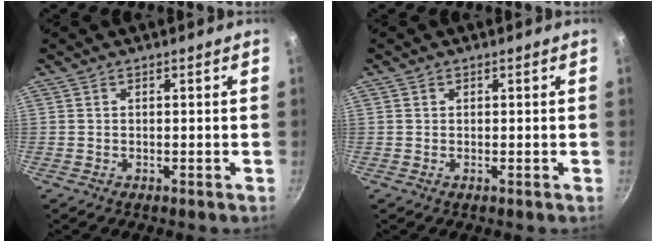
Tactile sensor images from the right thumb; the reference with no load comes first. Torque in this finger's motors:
{"motor_torque": [-0.05, -0.23, -0.37, 0.06, -0.01]}